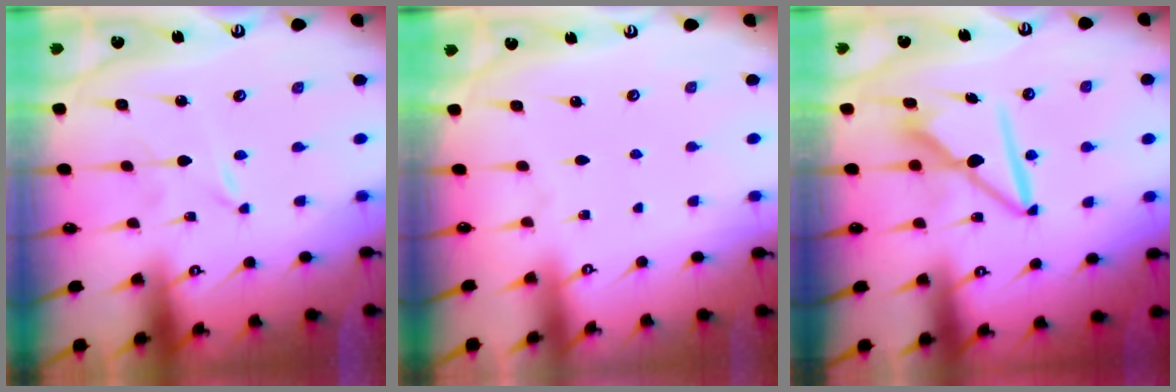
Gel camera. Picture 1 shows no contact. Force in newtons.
{"total": 0.0}
{"total": 8.8, "press": 8.7, "slide": 0.7}